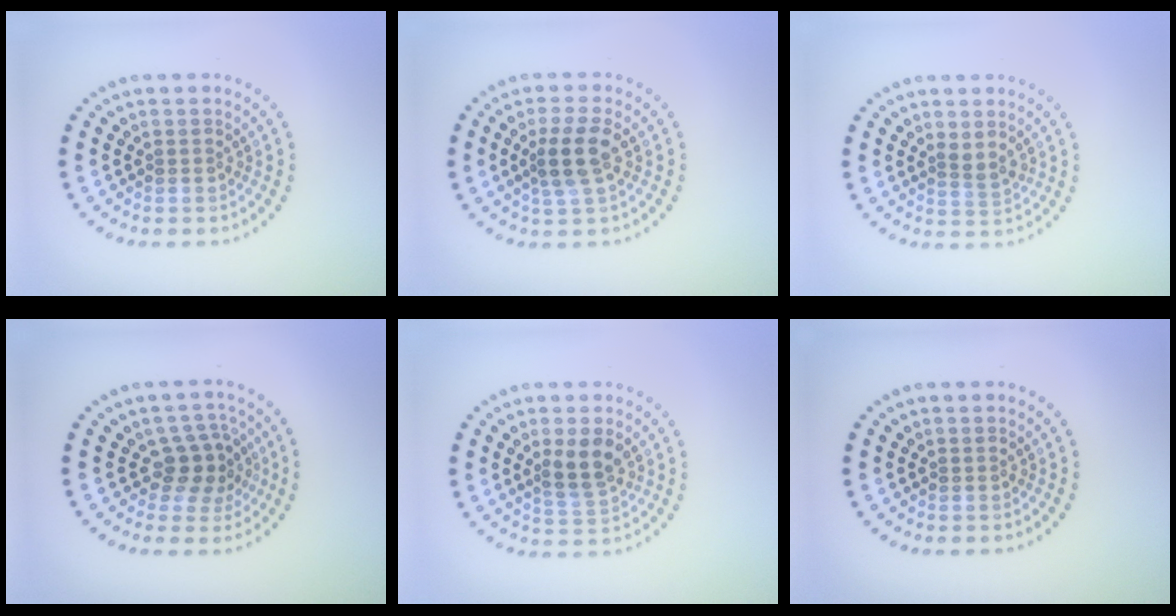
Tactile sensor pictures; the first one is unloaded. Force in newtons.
{"total": 3.7, "press": 3.5, "slide": 1.2}
{"total": 1.5, "press": 1.1, "slide": 1.1}
{"total": 3.4, "press": 2.9, "slide": 1.8}
{"total": 3.4, "press": 3.2, "slide": 1.2}
{"total": 0.0}